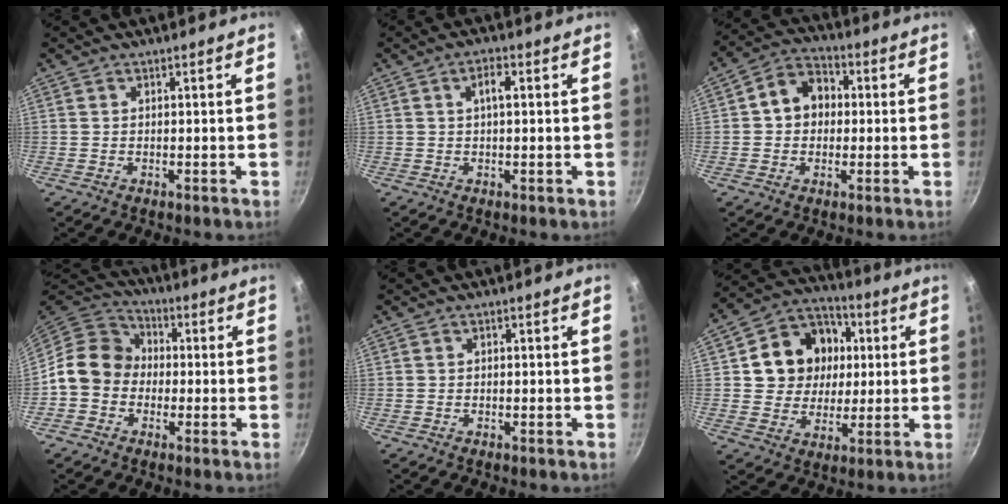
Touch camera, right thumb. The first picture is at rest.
{"total": 3.0, "force": [0.6, 1.1, 2.7], "torque": [-0.051, 0.008, 0.006]}
{"total": 8.6, "force": [0.7, 7.0, 5.0], "torque": [-0.047, 0.021, -0.005]}
{"total": 11.4, "force": [-1.3, 9.9, 5.6], "torque": [-0.062, 0.033, -0.048]}
{"total": 0.0}
{"total": 14.9, "force": [2.9, 12.9, 6.9], "torque": [-0.089, 0.013, 0.044]}